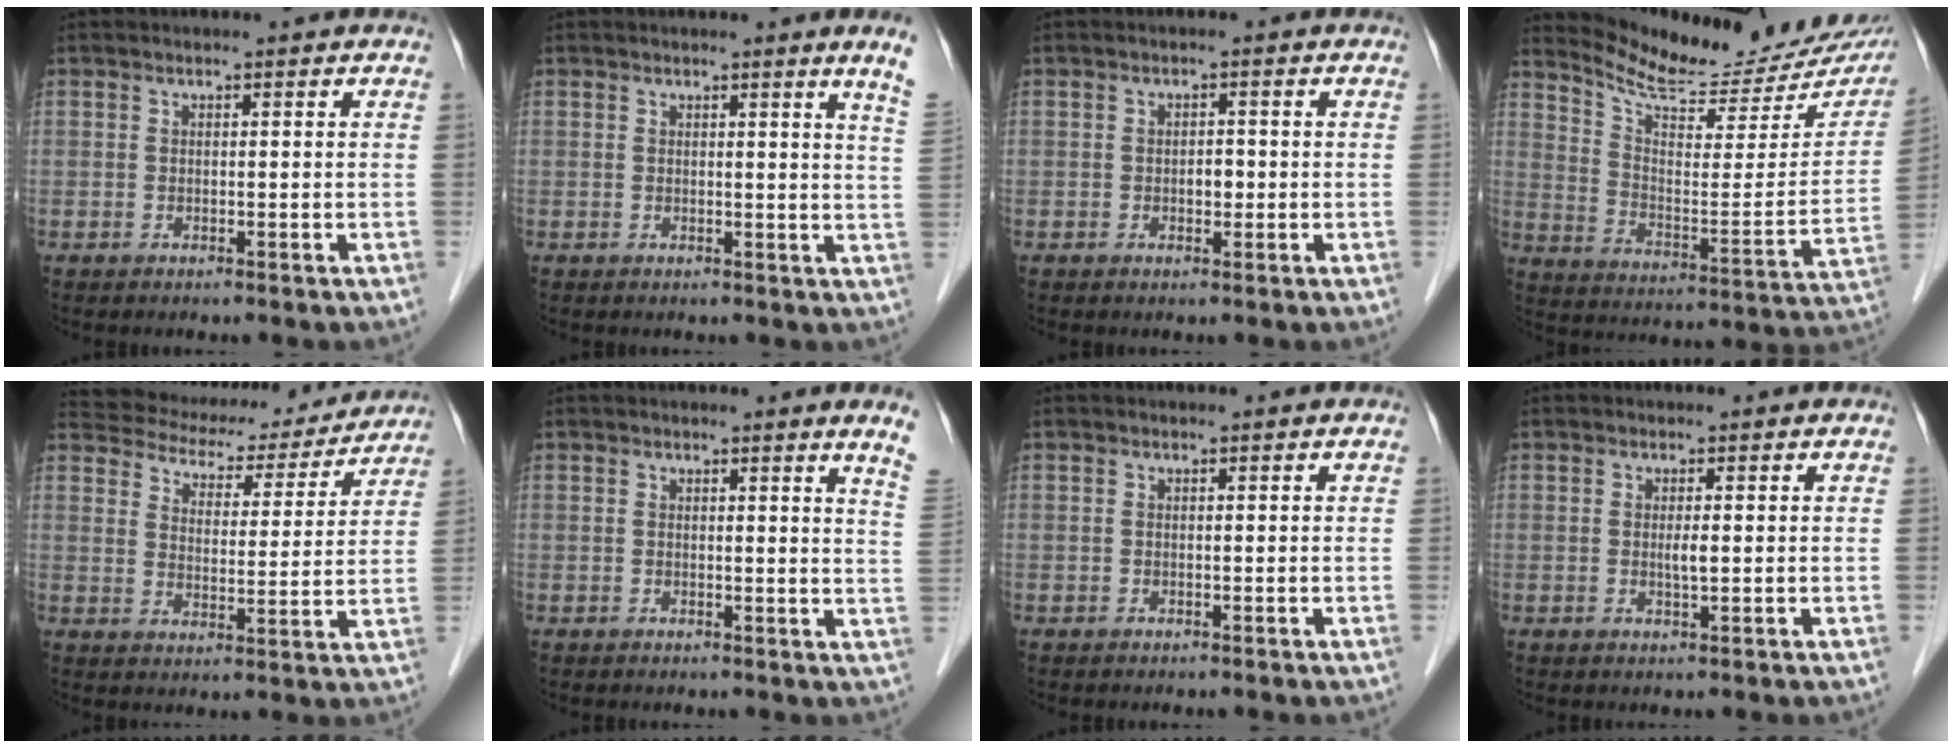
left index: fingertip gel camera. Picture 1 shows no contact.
{"total": 4.0, "force": [3.1, -1.2, 2.3], "torque": [-0.031, -0.022, 0.022]}
{"total": 1.5, "force": [-0.3, 1.0, 1.2], "torque": [-0.017, 0.003, -0.004]}
{"total": 19.7, "force": [18.2, 3.8, 6.4], "torque": [-0.097, -0.060, 0.250]}
{"total": 15.9, "force": [14.3, 5.6, 3.8], "torque": [-0.051, 0.018, 0.187]}
{"total": 3.8, "force": [3.1, -1.0, 2.0], "torque": [-0.029, -0.023, 0.017]}
{"total": 0.0}
{"total": 1.3, "force": [0.1, 0.1, 1.3], "torque": [-0.026, -0.002, 0.002]}